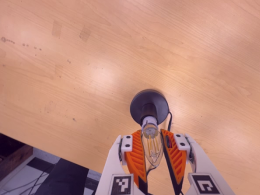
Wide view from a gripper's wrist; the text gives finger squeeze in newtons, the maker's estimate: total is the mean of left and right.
{"total": 10.5, "left": 9.3, "right": 11.6}